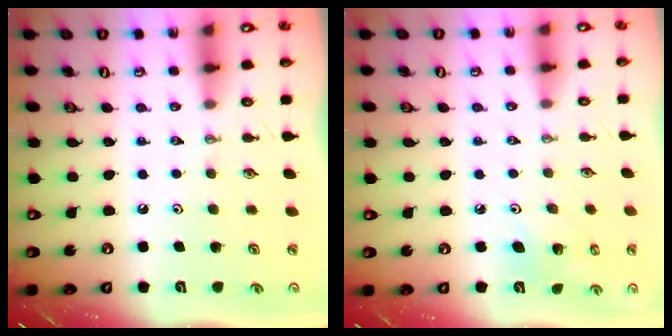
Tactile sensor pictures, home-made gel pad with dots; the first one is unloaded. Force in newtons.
{"total": 5.9, "press": 5.6, "slide": 1.6}